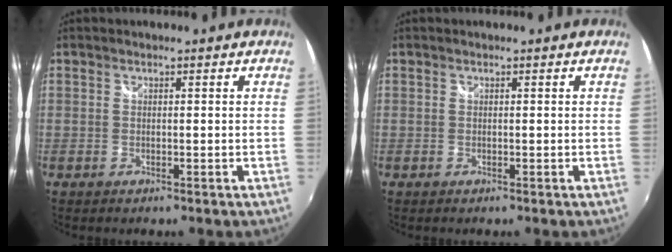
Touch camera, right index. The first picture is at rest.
{"total": 0.0}